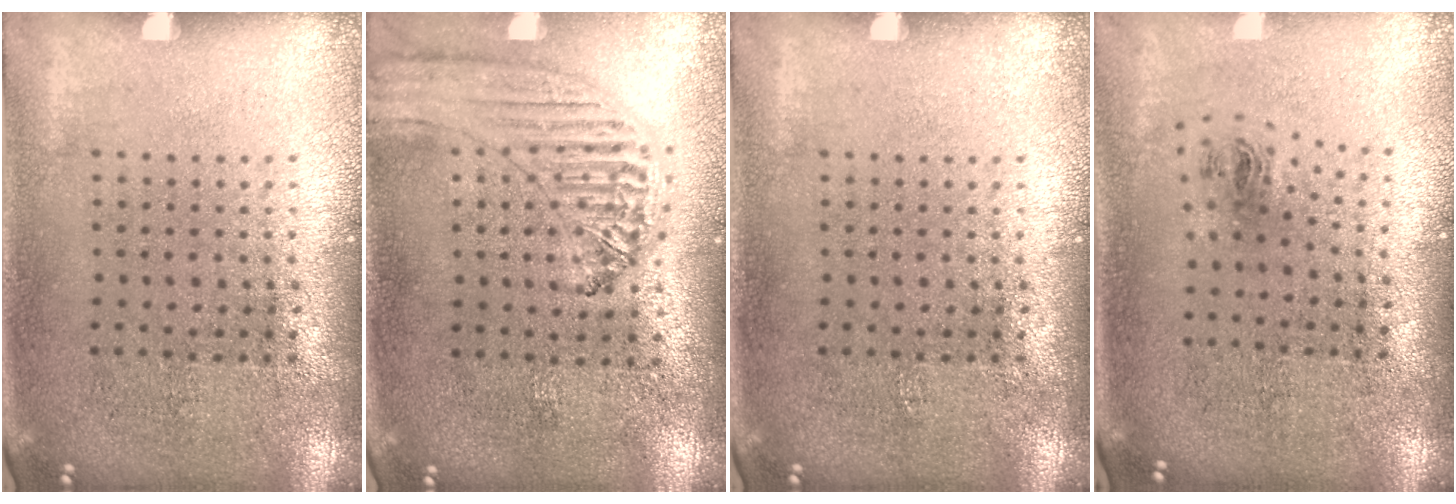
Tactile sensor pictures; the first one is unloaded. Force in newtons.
{"total": 1.3, "press": 1.3, "slide": 0.1}
{"total": 0.0}
{"total": 1.0, "press": 0.4, "slide": 0.9}